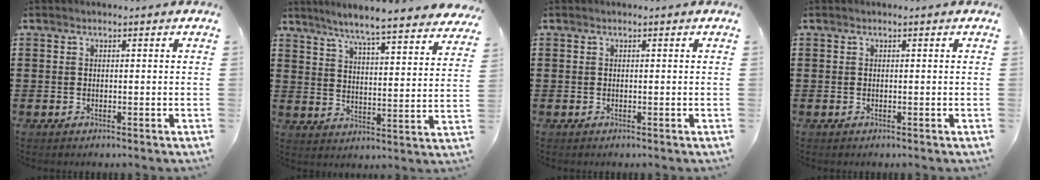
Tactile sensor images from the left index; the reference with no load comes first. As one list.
[{"total": 5.7, "force": [5.2, -0.7, 2.3], "torque": [-0.070, -0.040, 0.083]}, {"total": 0.0}, {"total": 0.0}]